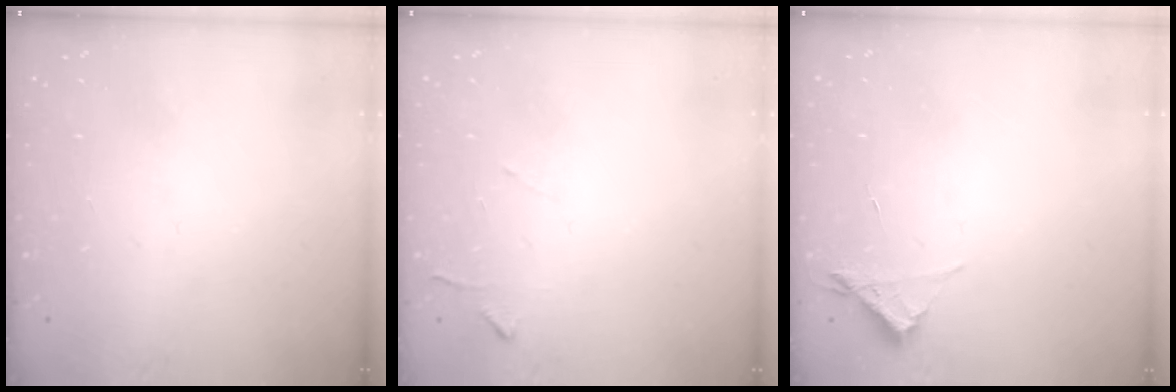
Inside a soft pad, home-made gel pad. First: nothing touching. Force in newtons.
{"total": 4.7, "press": 4.6, "slide": 0.6}
{"total": 3.0, "press": 3.0, "slide": 0.3}